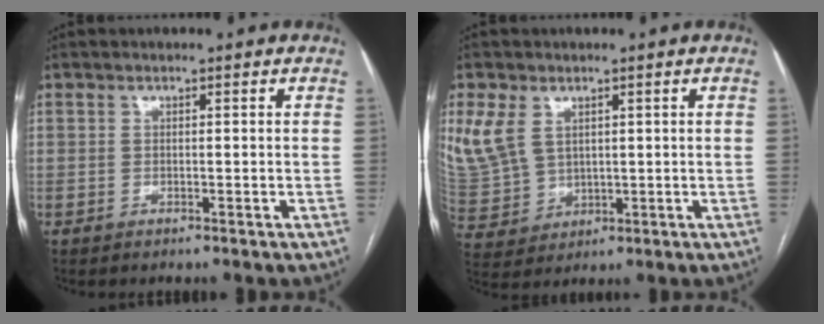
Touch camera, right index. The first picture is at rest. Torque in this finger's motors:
{"motor_torque": [1.00, 0.59, 0.47, 0.14]}